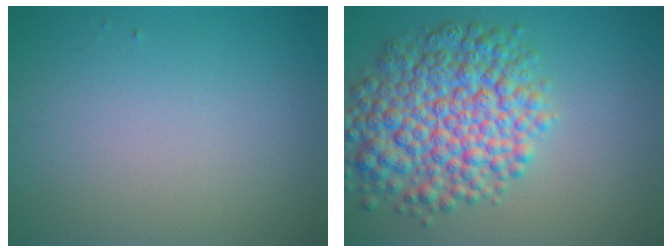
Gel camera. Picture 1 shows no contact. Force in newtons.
{"total": 9.1, "press": 9.1, "slide": 0.3}